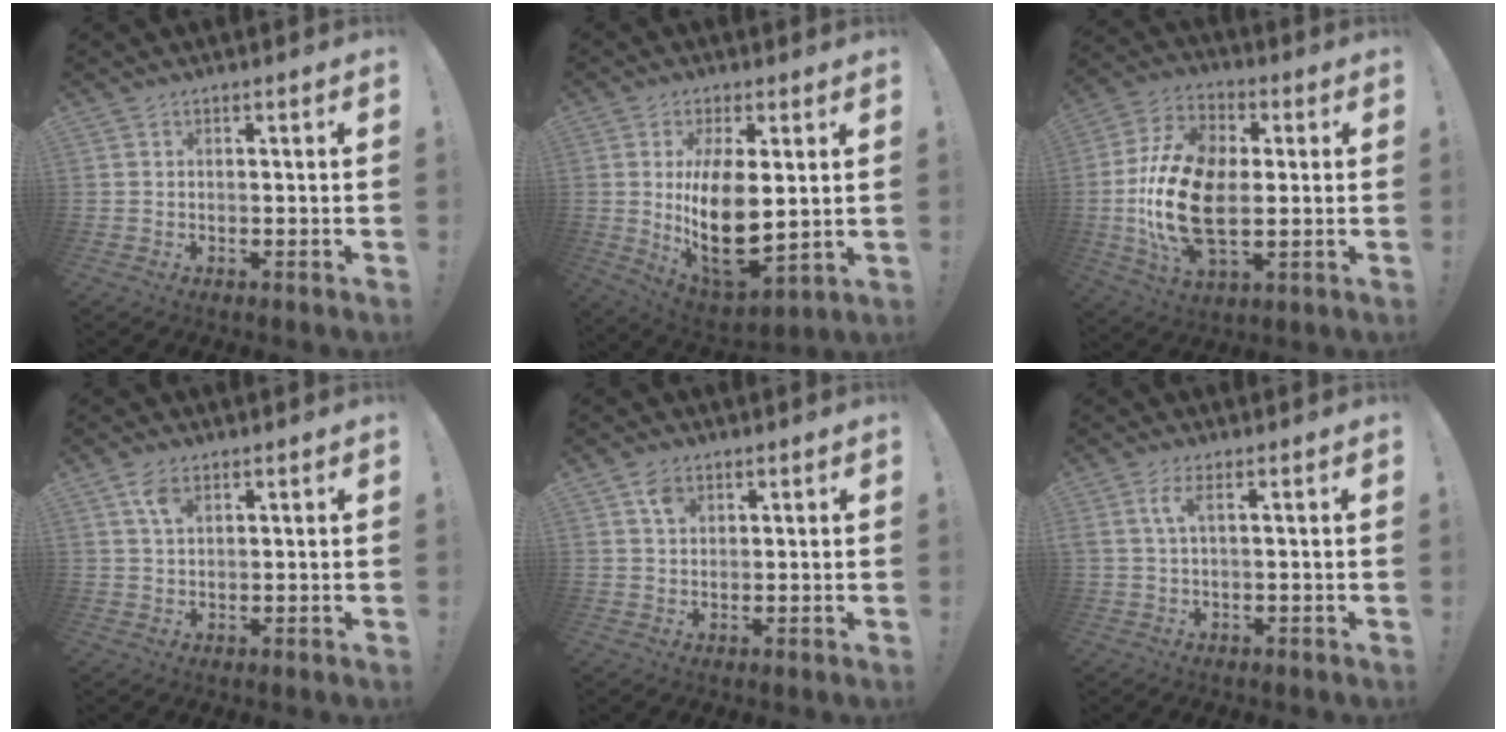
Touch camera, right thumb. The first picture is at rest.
{"total": 16.3, "force": [1.6, 8.0, 14.1], "torque": [-0.254, -0.036, 0.035]}
{"total": 20.7, "force": [-1.2, 12.1, 16.7], "torque": [-0.336, 0.001, -0.014]}
{"total": 4.2, "force": [2.1, 2.3, 2.8], "torque": [-0.053, -0.002, 0.039]}
{"total": 3.6, "force": [1.6, 2.7, 1.6], "torque": [-0.021, -0.002, 0.029]}
{"total": 3.9, "force": [1.2, 0.8, 3.7], "torque": [-0.066, 0.000, 0.019]}